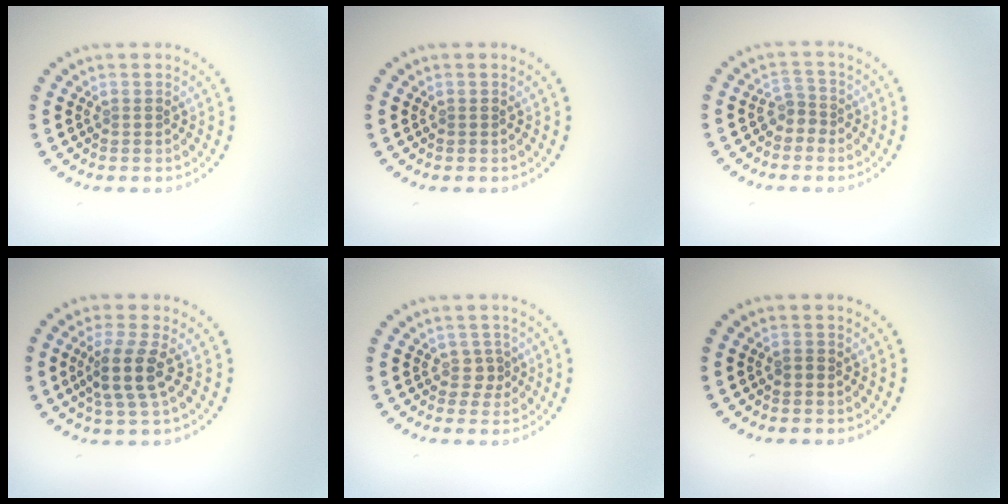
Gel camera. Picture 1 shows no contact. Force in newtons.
{"total": 0.0}
{"total": 1.7, "press": 1.1, "slide": 1.2}
{"total": 3.5, "press": 2.8, "slide": 2.0}
{"total": 1.4, "press": 1.1, "slide": 0.9}
{"total": 0.7, "press": 0.7, "slide": 0.3}